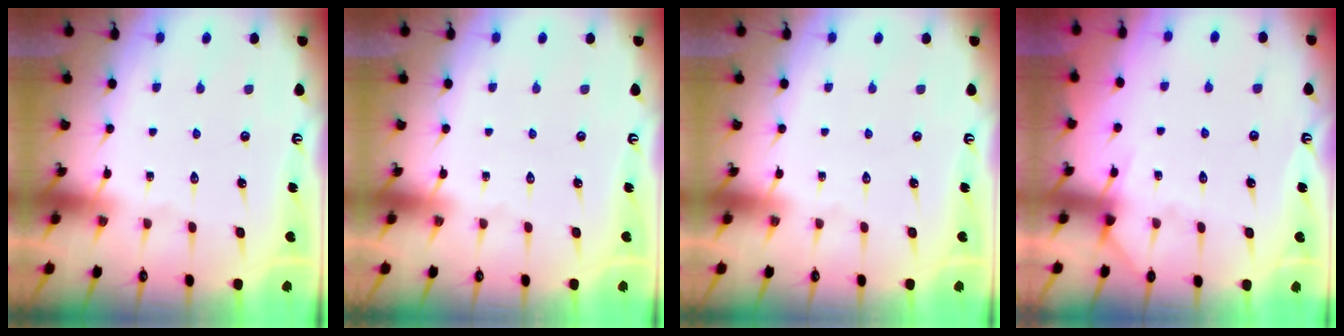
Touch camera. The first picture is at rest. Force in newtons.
{"total": 0.0}
{"total": 0.0}
{"total": 5.1, "press": 5.1, "slide": 0.7}